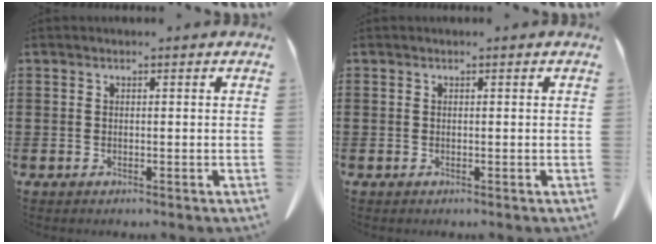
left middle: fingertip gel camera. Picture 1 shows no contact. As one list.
[{"total": 0.0}]